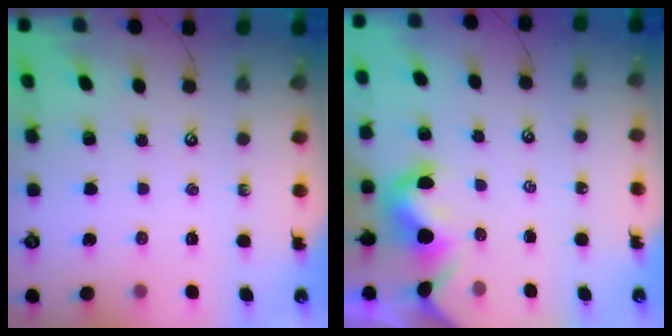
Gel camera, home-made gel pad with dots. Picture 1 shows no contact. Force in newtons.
{"total": 3.0, "press": 2.9, "slide": 0.5}